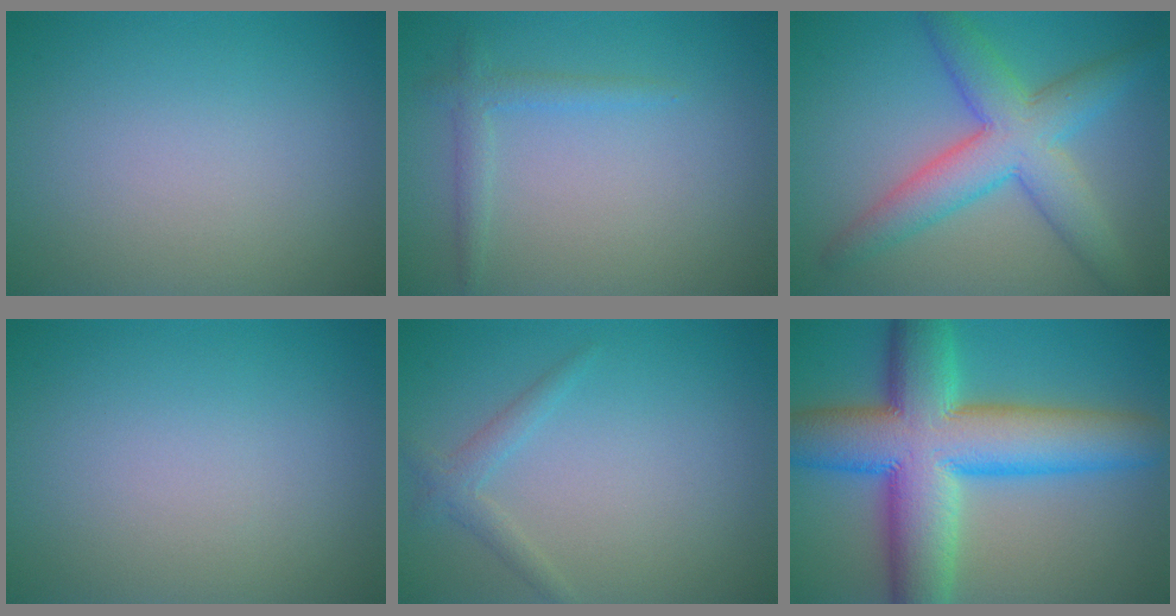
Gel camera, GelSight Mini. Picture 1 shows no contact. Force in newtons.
{"total": 1.6, "press": 1.6, "slide": 0.1}
{"total": 6.7, "press": 6.7, "slide": 0.2}
{"total": 0.0}
{"total": 1.6, "press": 1.6, "slide": 0.1}
{"total": 13.3, "press": 13.3, "slide": 0.3}